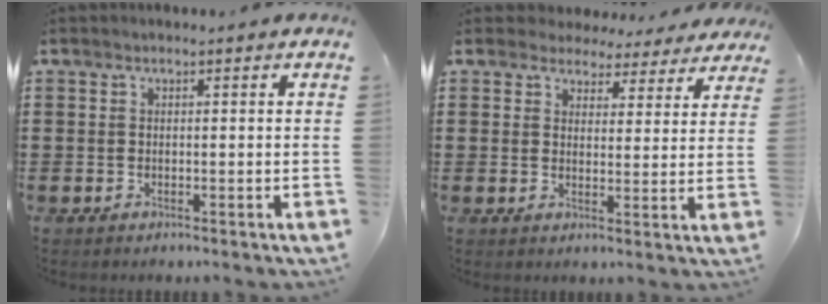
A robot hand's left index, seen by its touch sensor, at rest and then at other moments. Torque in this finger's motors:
{"motor_torque": [2.15, -0.01, 0.10, -0.02]}